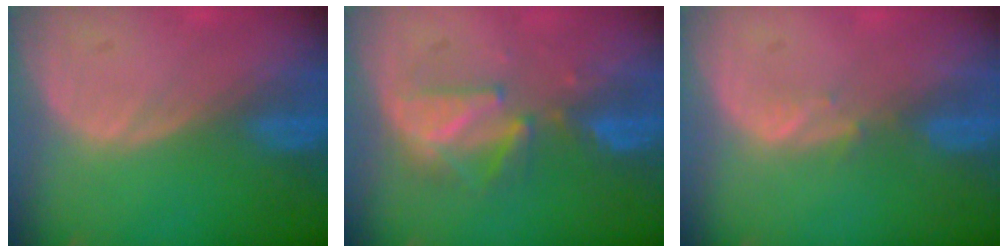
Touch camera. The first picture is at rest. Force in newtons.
{"total": 5.7, "press": 5.7, "slide": 0.6}
{"total": 1.4, "press": 1.2, "slide": 0.6}